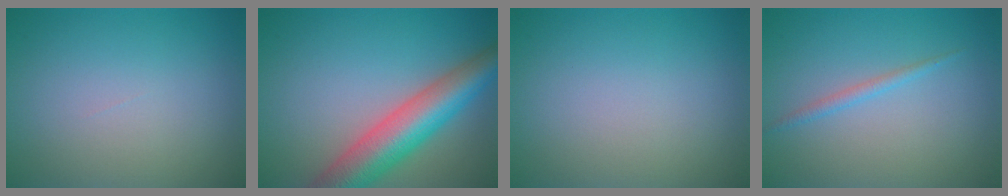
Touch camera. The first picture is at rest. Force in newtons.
{"total": 8.1, "press": 8.1, "slide": 0.4}
{"total": 0.0}
{"total": 1.1, "press": 1.1, "slide": 0.0}